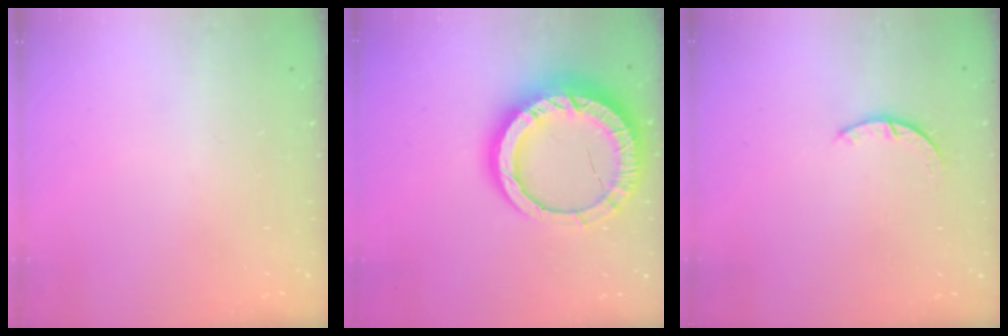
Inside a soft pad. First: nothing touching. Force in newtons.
{"total": 19.3, "press": 19.2, "slide": 1.7}
{"total": 2.4, "press": 2.4, "slide": 0.3}